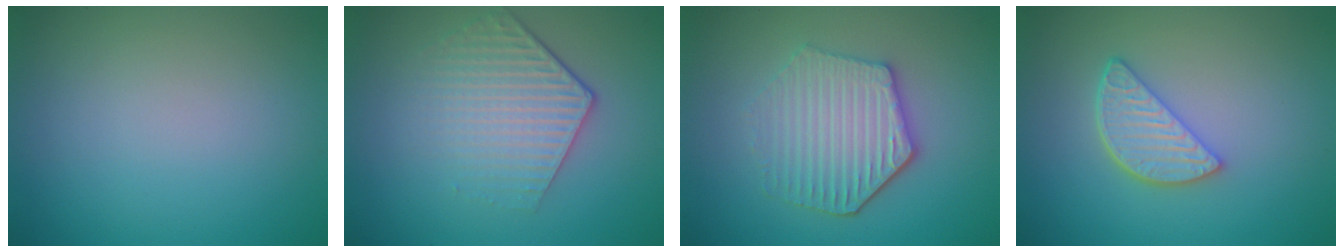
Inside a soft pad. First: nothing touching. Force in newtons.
{"total": 4.3, "press": 3.2, "slide": 3.0}
{"total": 4.8, "press": 4.0, "slide": 2.5}
{"total": 3.7, "press": 3.0, "slide": 2.1}